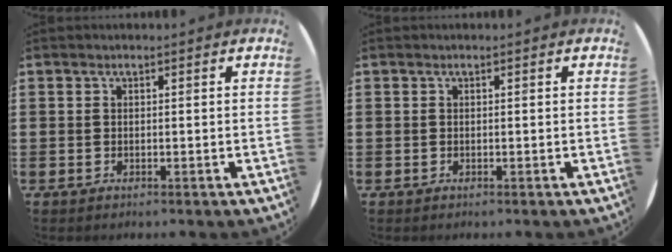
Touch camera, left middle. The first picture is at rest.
{"total": 0.0}